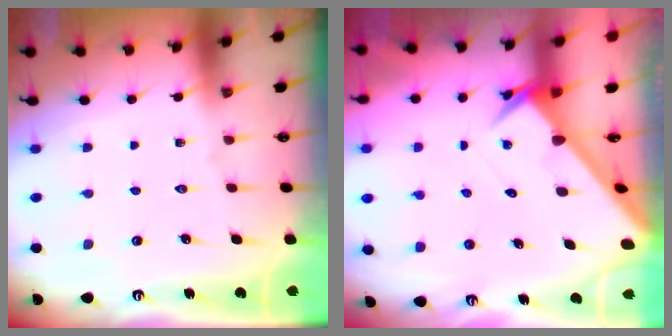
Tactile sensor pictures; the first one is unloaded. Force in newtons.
{"total": 2.9, "press": 2.9, "slide": 0.2}